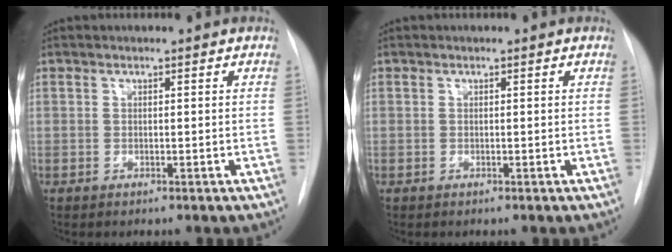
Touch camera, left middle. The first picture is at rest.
{"total": 0.0}